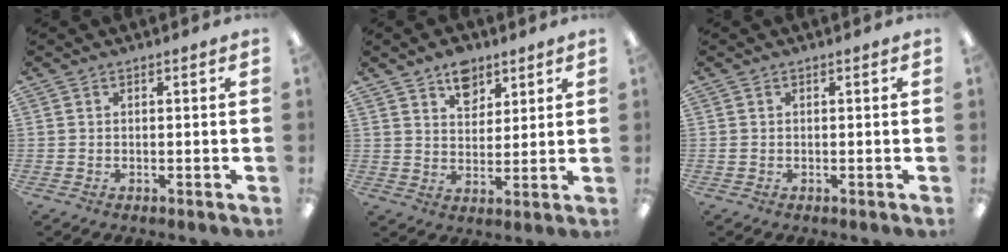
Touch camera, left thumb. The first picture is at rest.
{"total": 7.8, "force": [5.6, 4.8, 2.7], "torque": [-0.026, -0.029, 0.096]}
{"total": 0.5, "force": [0.0, 0.4, 0.3], "torque": [-0.006, 0.003, -0.001]}